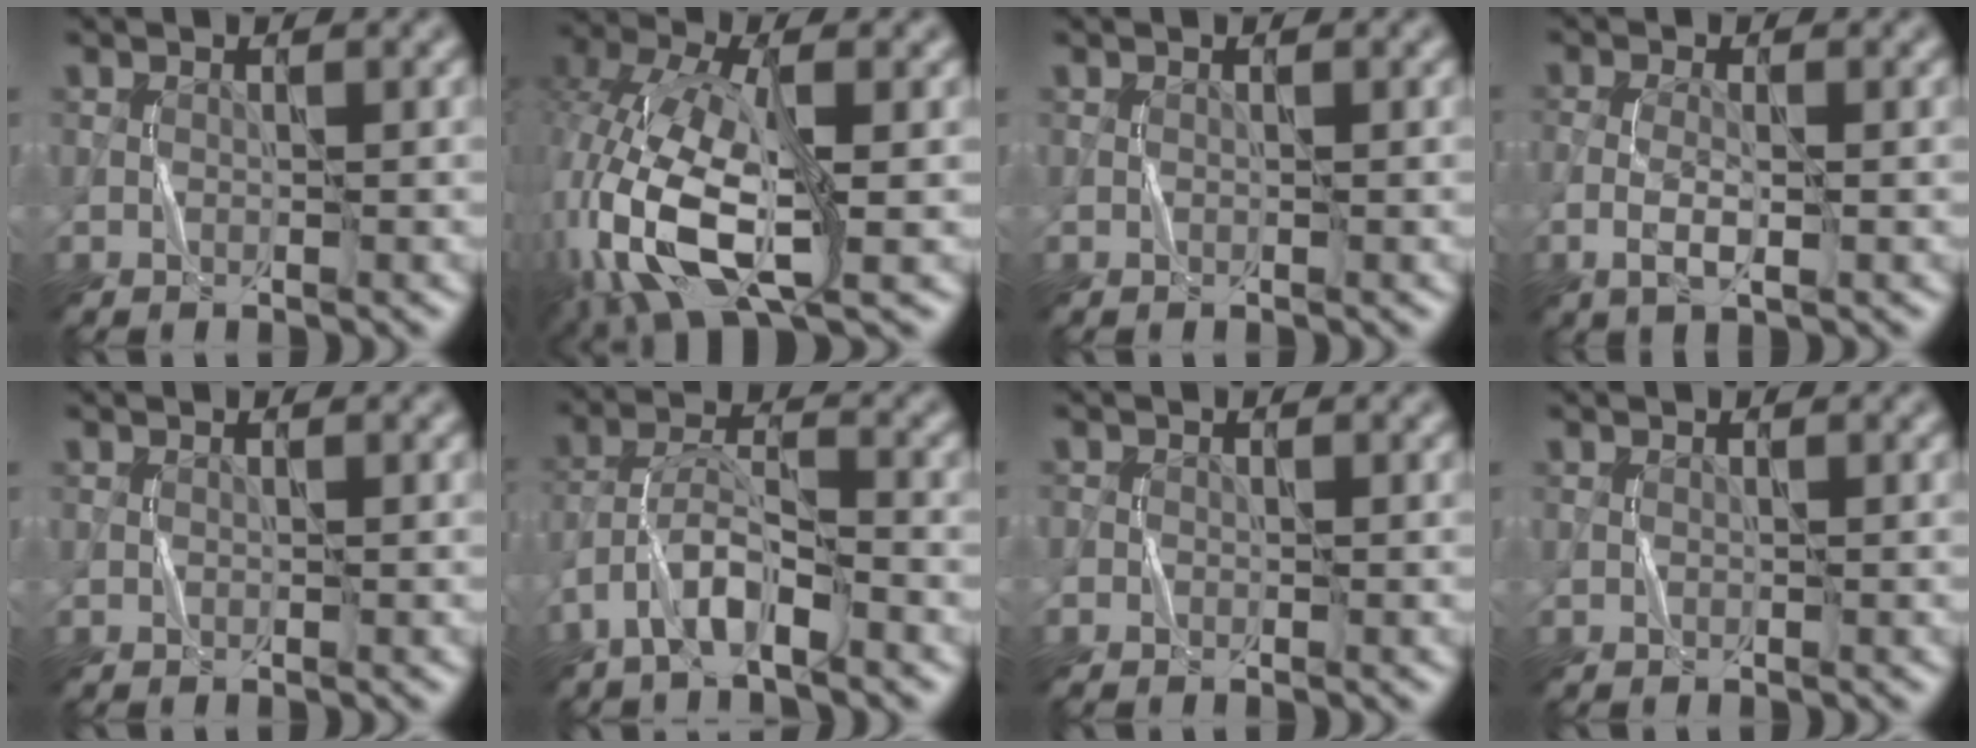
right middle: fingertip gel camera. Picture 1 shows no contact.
{"total": 11.7, "force": [-3.6, 5.6, 9.6], "torque": [-0.222, -0.005, -0.073]}
{"total": 0.0}
{"total": 2.5, "force": [-0.7, 0.8, 2.3], "torque": [-0.056, -0.004, -0.019]}
{"total": 0.0}
{"total": 5.6, "force": [-3.6, 1.5, 4.0], "torque": [-0.077, 0.008, -0.073]}
{"total": 0.7, "force": [-0.5, 0.5, 0.0], "torque": [0.001, -0.001, -0.012]}
{"total": 0.0}